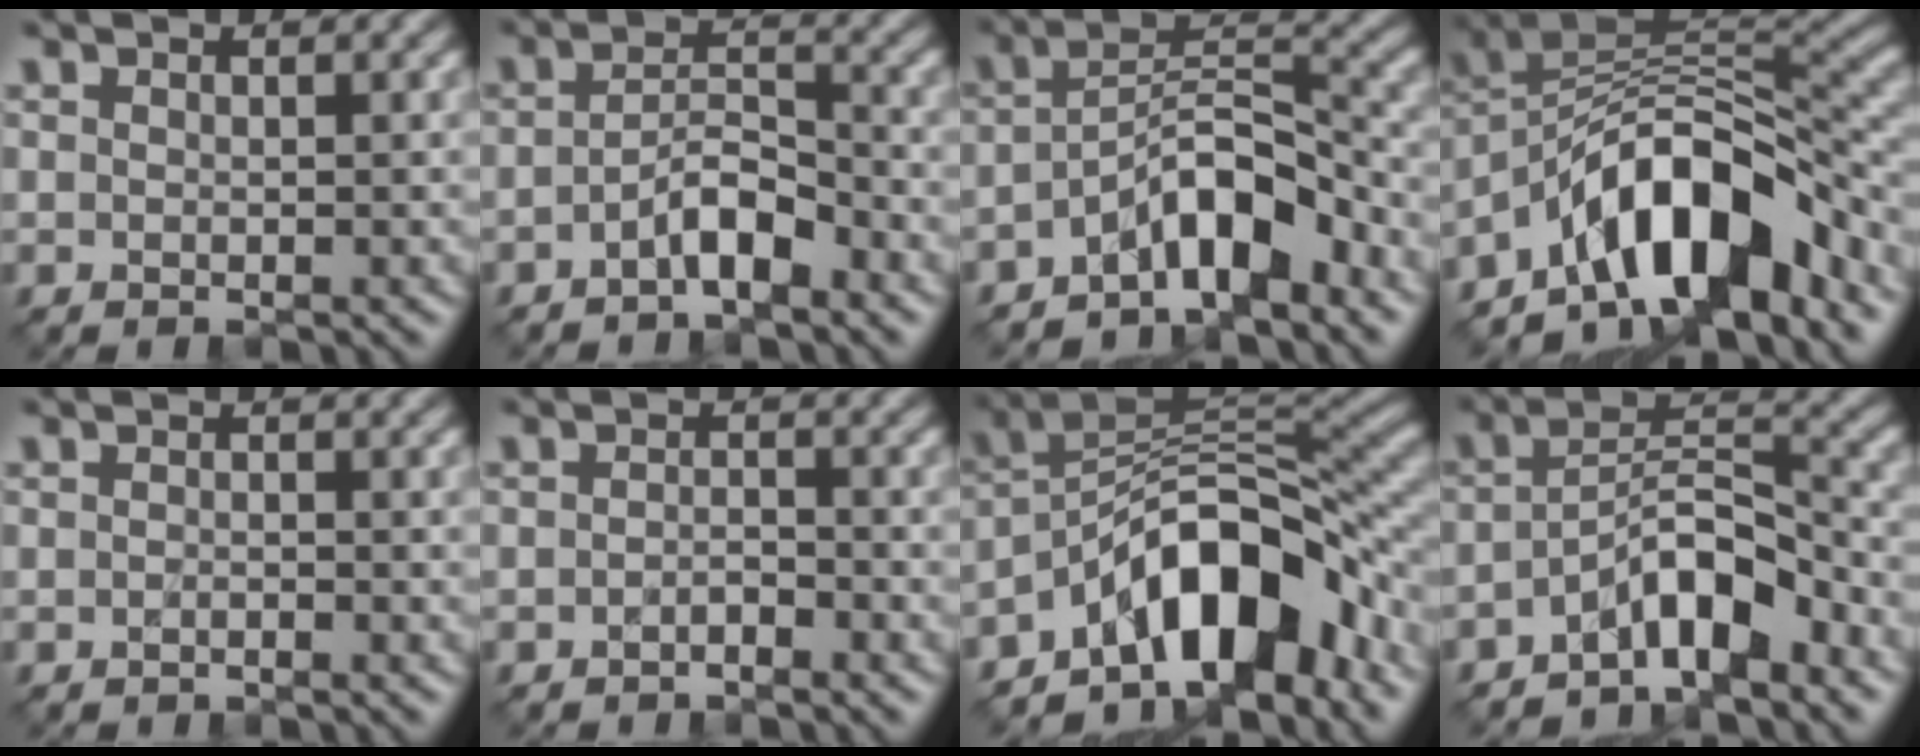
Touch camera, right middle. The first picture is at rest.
{"total": 3.2, "force": [-1.9, 1.0, 2.4], "torque": [-0.044, 0.010, -0.039]}
{"total": 6.2, "force": [-3.9, 2.2, 4.3], "torque": [-0.062, 0.012, -0.075]}
{"total": 10.4, "force": [-6.2, 4.1, 7.3], "torque": [-0.094, 0.019, -0.119]}
{"total": 0.5, "force": [-0.4, 0.1, 0.3], "torque": [-0.004, 0.001, -0.007]}
{"total": 1.1, "force": [-0.8, 0.4, 0.7], "torque": [-0.012, 0.003, -0.015]}
{"total": 10.6, "force": [-6.1, 4.3, 7.5], "torque": [-0.094, 0.019, -0.116]}
{"total": 5.6, "force": [-3.5, 1.9, 3.9], "torque": [-0.060, 0.013, -0.066]}